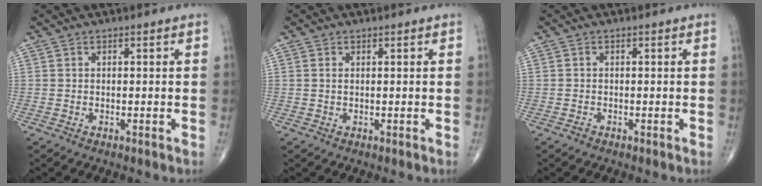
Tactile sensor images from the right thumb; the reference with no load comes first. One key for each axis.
{"total": 0.6, "fx": 0.1, "fy": 0.3, "fz": 0.5, "tx": -0.014, "ty": 0.006, "tz": 0.004}
{"total": 0.7, "fx": -0.5, "fy": 0.5, "fz": 0.2, "tx": -0.001, "ty": 0.001, "tz": -0.013}